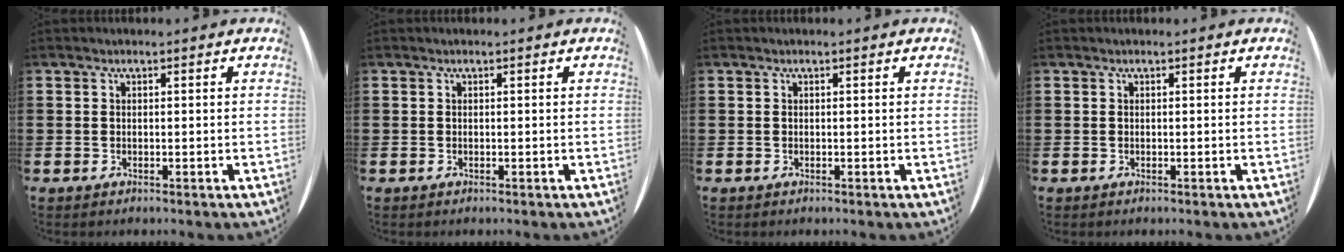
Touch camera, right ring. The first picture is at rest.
{"total": 0.0}
{"total": 0.0}
{"total": 0.0}